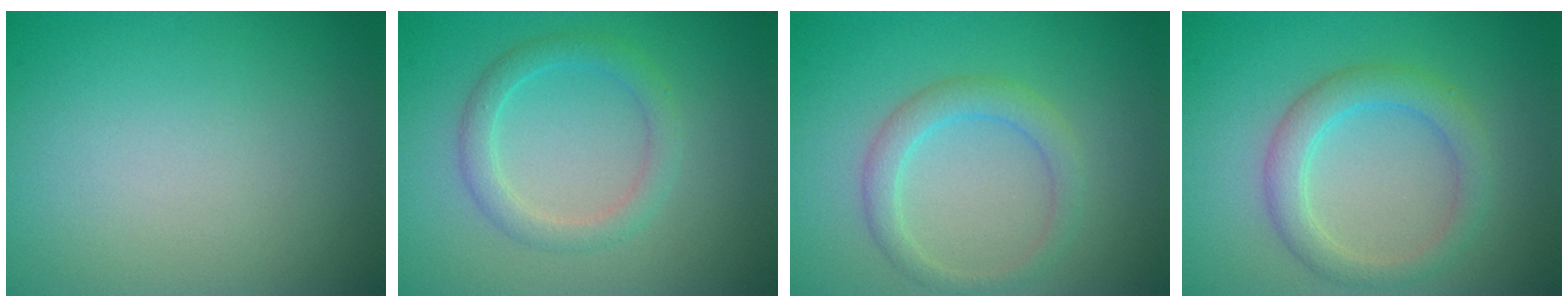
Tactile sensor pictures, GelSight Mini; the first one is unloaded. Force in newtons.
{"total": 2.4, "press": 2.4, "slide": 0.1}
{"total": 2.5, "press": 2.5, "slide": 0.1}
{"total": 3.2, "press": 3.2, "slide": 0.1}